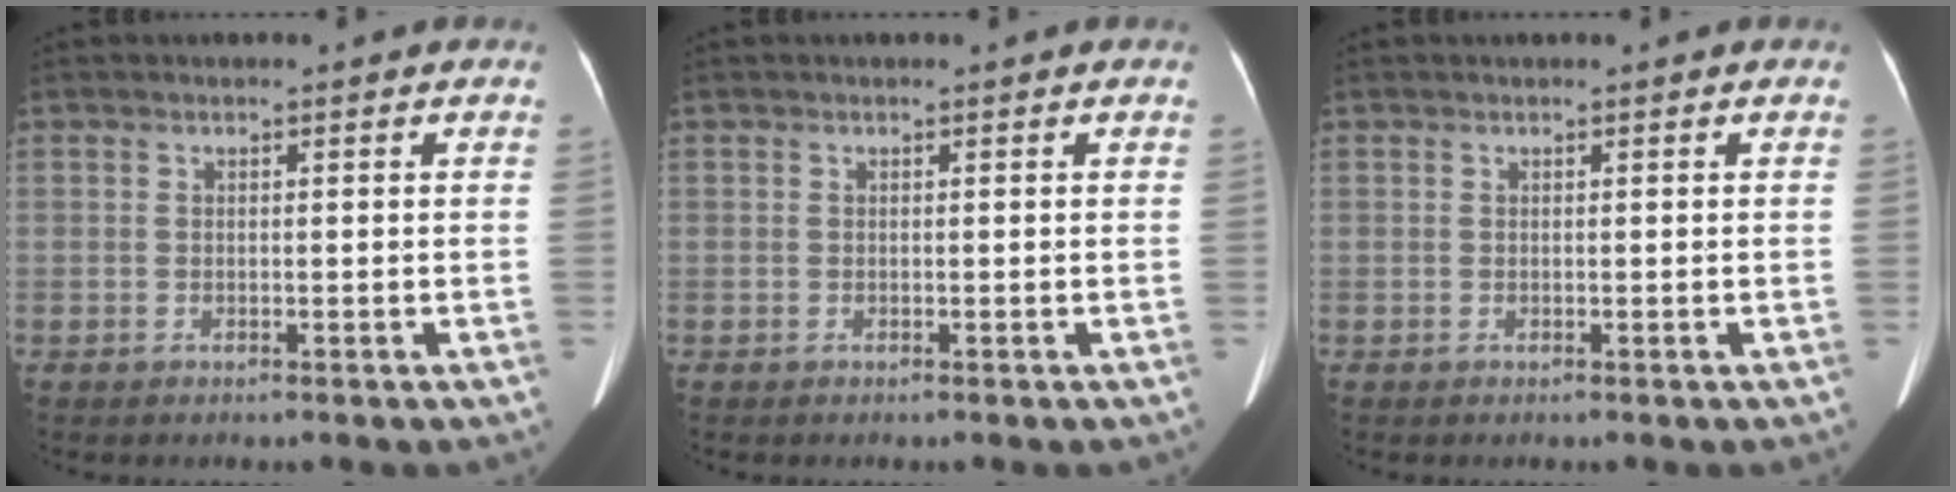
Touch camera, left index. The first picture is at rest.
{"total": 0.0}
{"total": 0.0}